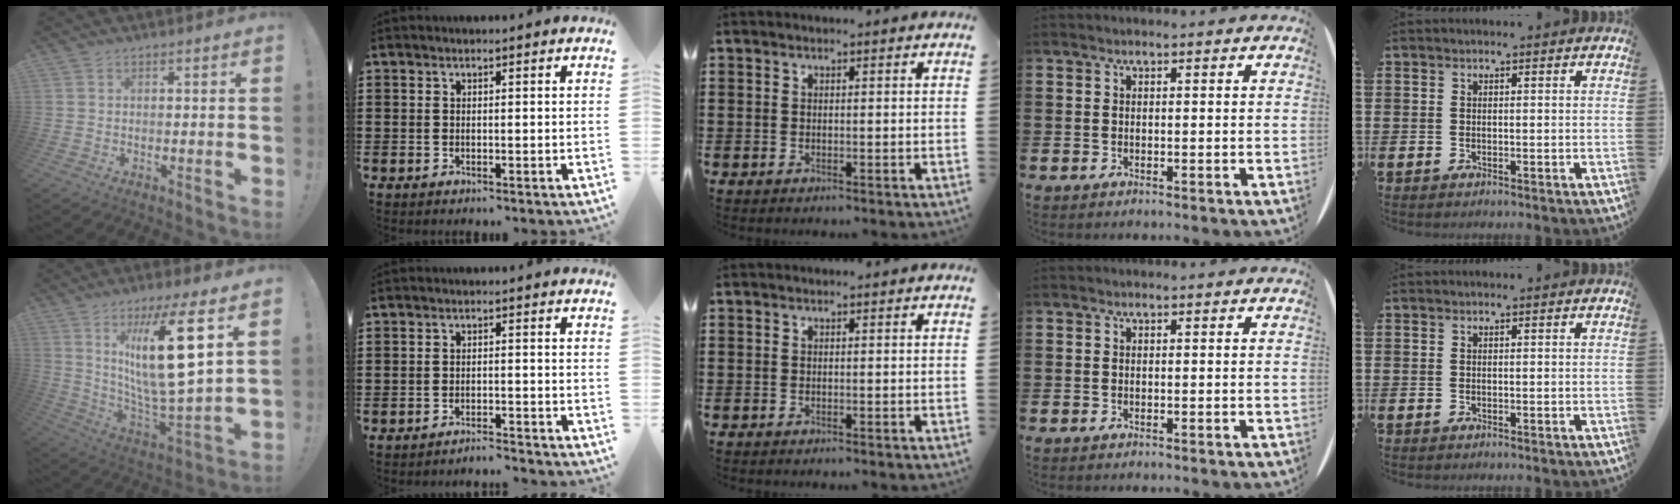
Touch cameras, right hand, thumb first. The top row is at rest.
{"thumb": {"total": 21.5, "force": [8.5, 4.3, 19.2], "torque": [-0.329, -0.060, 0.123]}, "index": {"total": 2.4, "force": [-2.4, -0.1, 0.2], "torque": [-0.008, 0.002, -0.051]}}